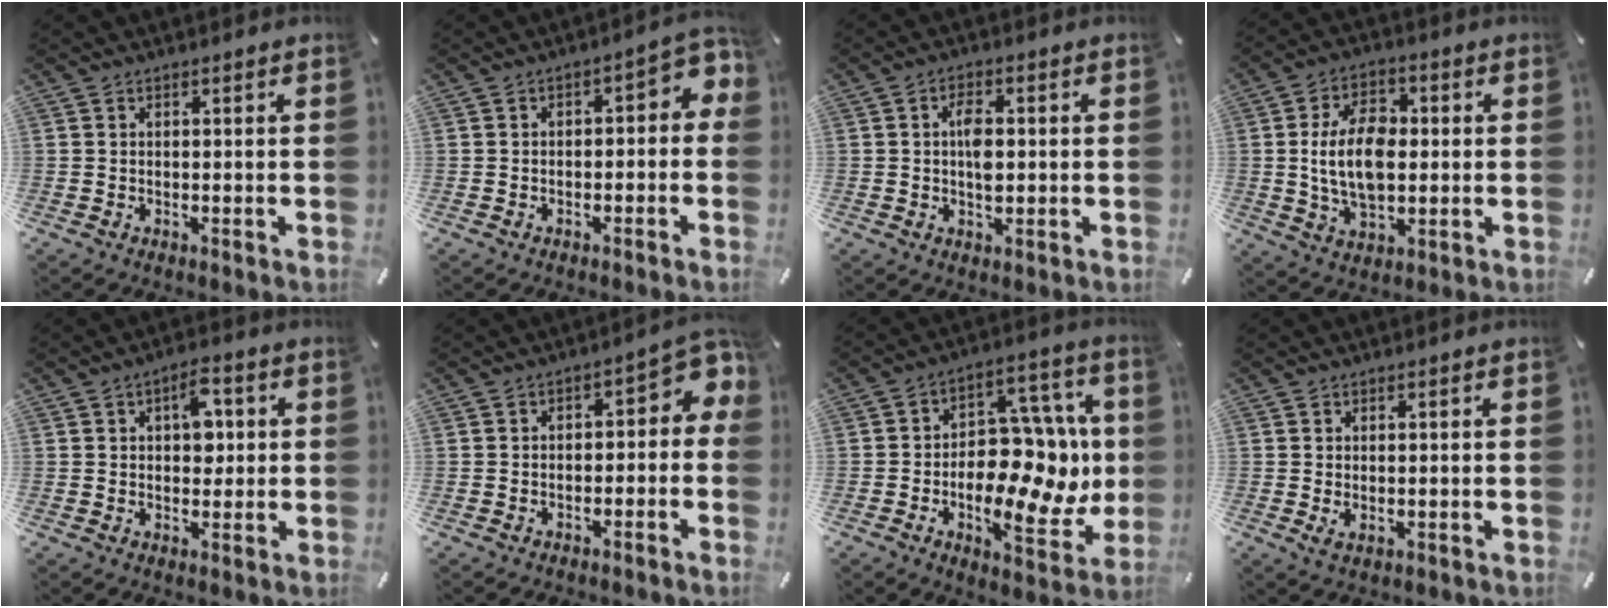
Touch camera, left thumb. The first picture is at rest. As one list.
[{"total": 5.2, "force": [-0.5, 2.9, 4.2], "torque": [-0.056, -0.001, -0.019]}, {"total": 4.8, "force": [0.2, 2.6, 4.1], "torque": [-0.080, 0.000, -0.002]}, {"total": 13.3, "force": [0.2, 8.5, 10.2], "torque": [-0.214, 0.003, -0.001]}, {"total": 6.8, "force": [1.4, 4.2, 5.2], "torque": [-0.055, -0.005, 0.015]}, {"total": 5.4, "force": [-0.1, 3.4, 4.2], "torque": [-0.056, -0.008, -0.009]}, {"total": 19.7, "force": [-2.6, 12.1, 15.4], "torque": [-0.202, -0.008, -0.032]}, {"total": 1.5, "force": [-0.1, 1.1, 1.0], "torque": [-0.011, 0.000, -0.002]}]